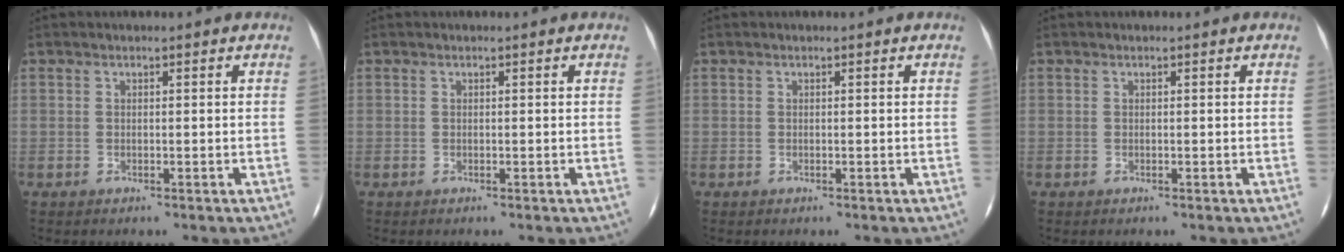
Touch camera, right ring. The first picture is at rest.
{"total": 0.0}
{"total": 0.0}
{"total": 0.0}